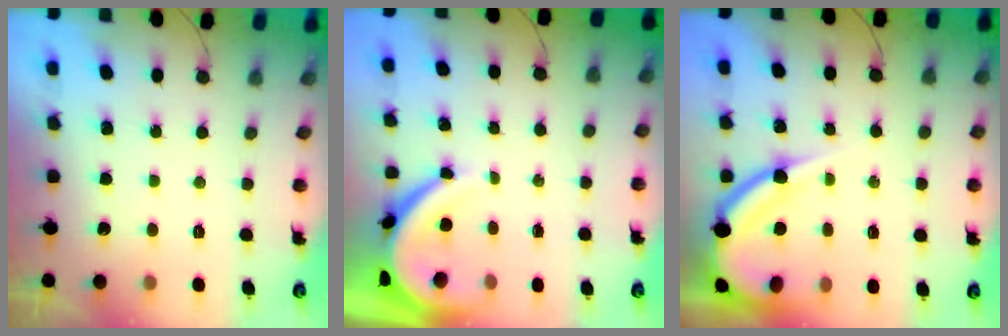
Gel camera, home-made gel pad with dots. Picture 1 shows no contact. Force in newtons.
{"total": 9.3, "press": 9.3, "slide": 0.9}
{"total": 13.2, "press": 13.1, "slide": 1.4}